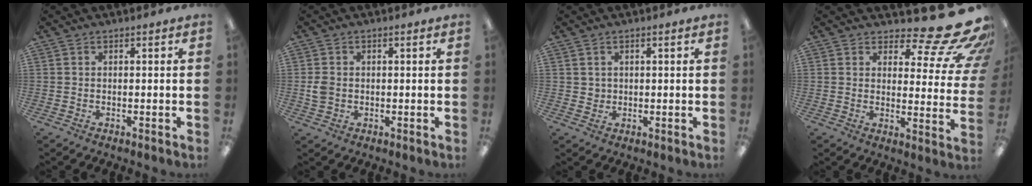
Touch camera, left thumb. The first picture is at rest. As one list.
[{"total": 3.1, "force": [0.0, 2.6, 1.8], "torque": [-0.024, 0.003, -0.002]}, {"total": 1.7, "force": [0.8, 1.5, 0.3], "torque": [-0.007, 0.004, 0.014]}, {"total": 15.2, "force": [10.6, 4.9, 9.7], "torque": [-0.121, -0.081, 0.175]}]